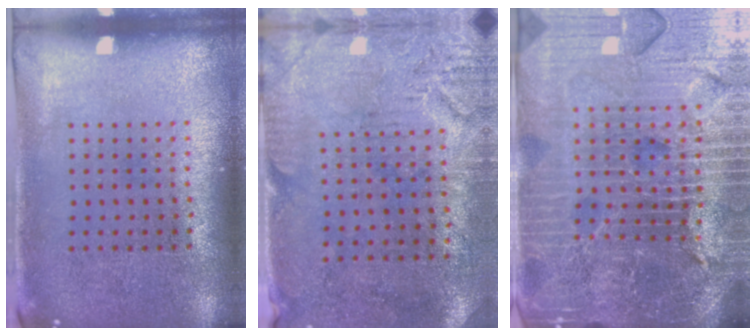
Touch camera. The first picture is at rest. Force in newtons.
{"total": 3.0, "press": 2.5, "slide": 1.8}
{"total": 6.2, "press": 5.5, "slide": 2.9}